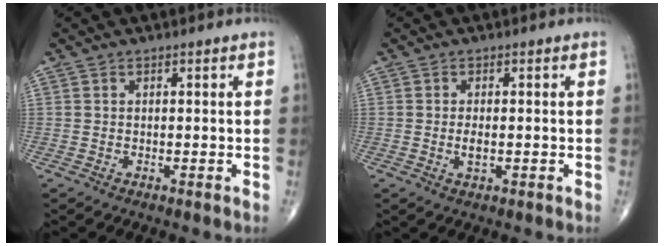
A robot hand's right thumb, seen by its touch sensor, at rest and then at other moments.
{"total": 2.2, "force": [-0.3, 1.0, 2.0], "torque": [-0.037, -0.001, -0.004]}